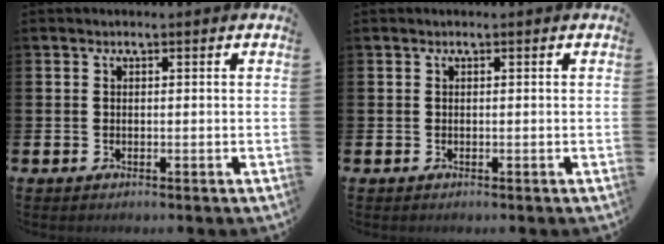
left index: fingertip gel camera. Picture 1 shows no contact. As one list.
[{"total": 0.0}]